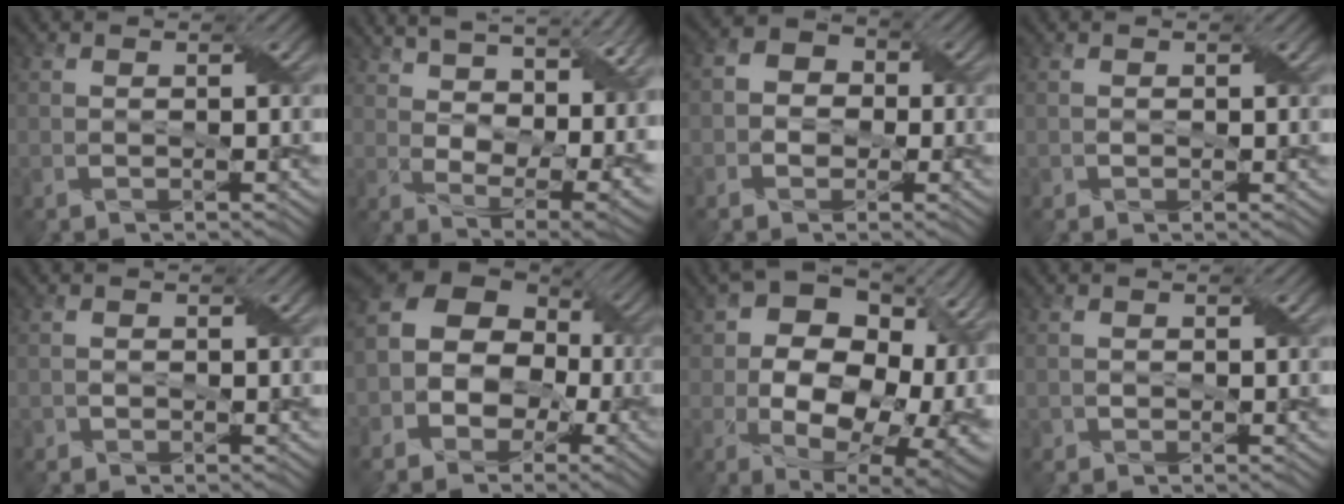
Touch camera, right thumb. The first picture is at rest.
{"total": 15.9, "force": [8.1, 7.3, 11.6], "torque": [-0.203, 0.026, 0.138]}
{"total": 3.9, "force": [-0.6, 3.5, 1.6], "torque": [-0.026, 0.010, -0.021]}
{"total": 0.8, "force": [0.1, 0.8, 0.3], "torque": [-0.009, -0.003, 0.003]}
{"total": 0.9, "force": [-0.2, 0.8, 0.2], "torque": [-0.006, -0.004, -0.003]}
{"total": 12.7, "force": [-2.4, 10.1, 7.3], "torque": [-0.132, -0.008, -0.058]}
{"total": 19.6, "force": [1.8, 13.0, 14.6], "torque": [-0.210, -0.008, 0.073]}
{"total": 0.9, "force": [0.1, 0.9, 0.3], "torque": [-0.009, -0.003, 0.002]}